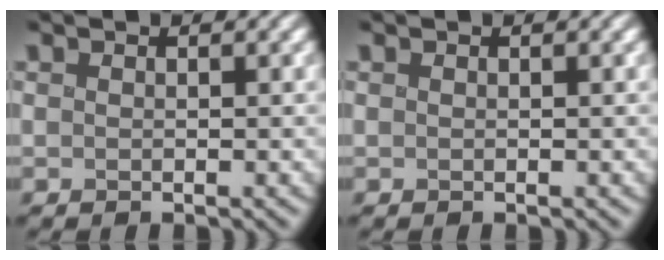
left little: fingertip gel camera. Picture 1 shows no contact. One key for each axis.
{"total": 0.0}